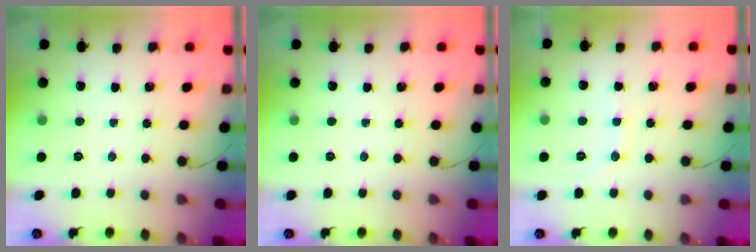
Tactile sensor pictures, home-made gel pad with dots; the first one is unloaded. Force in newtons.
{"total": 0.0}
{"total": 5.4, "press": 5.3, "slide": 1.4}